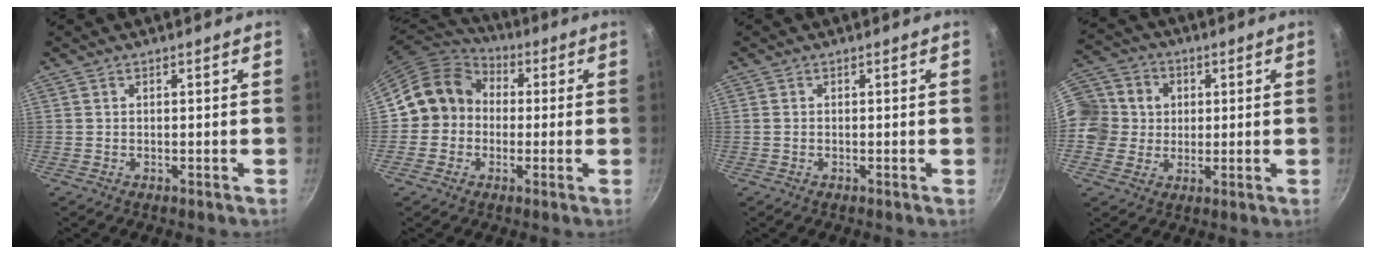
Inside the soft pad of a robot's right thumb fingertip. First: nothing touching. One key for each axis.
{"total": 12.0, "fx": 0.3, "fy": 10.8, "fz": 5.2, "tx": -0.054, "ty": 0.032, "tz": -0.016}
{"total": 0.6, "fx": -0.1, "fy": 0.4, "fz": 0.5, "tx": -0.010, "ty": 0.001, "tz": -0.004}
{"total": 14.8, "fx": 2.1, "fy": 13.4, "fz": 5.9, "tx": -0.118, "ty": 0.023, "tz": 0.030}